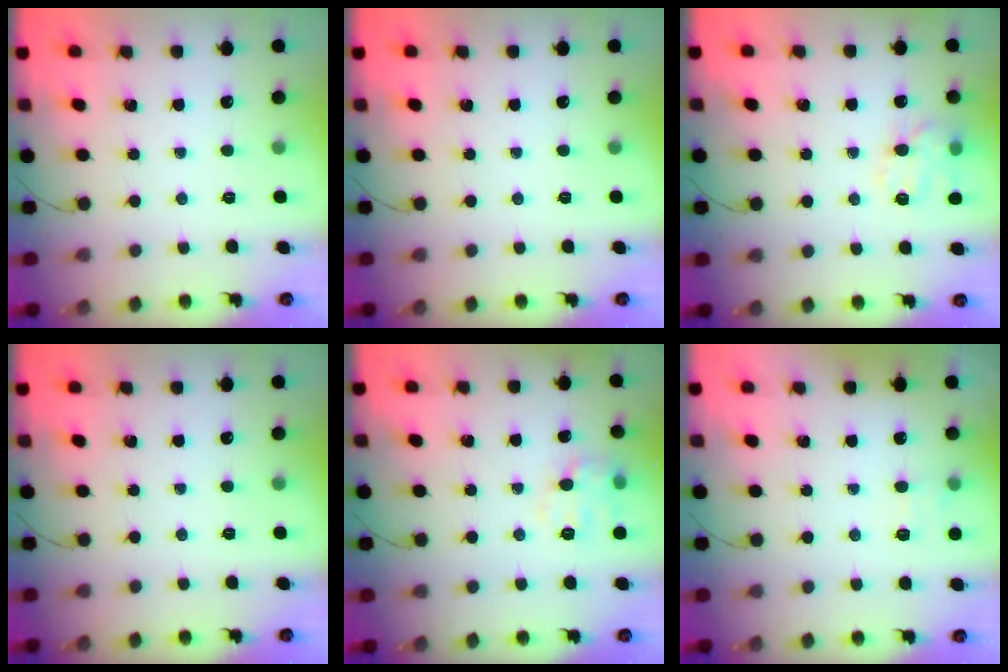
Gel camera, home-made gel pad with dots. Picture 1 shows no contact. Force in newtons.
{"total": 0.0}
{"total": 11.5, "press": 11.4, "slide": 1.4}
{"total": 0.0}
{"total": 8.9, "press": 8.9, "slide": 0.4}
{"total": 6.2, "press": 5.9, "slide": 1.8}